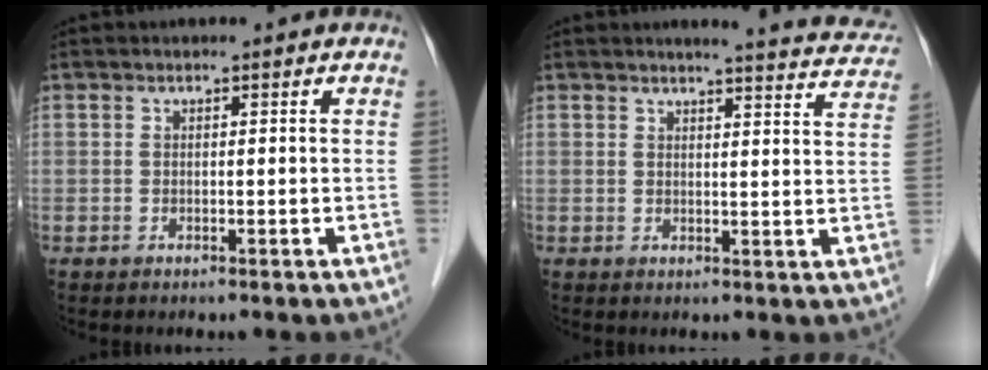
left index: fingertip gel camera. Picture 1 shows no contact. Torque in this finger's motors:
{"motor_torque": [0.02, -0.50, 0.03, -0.01]}